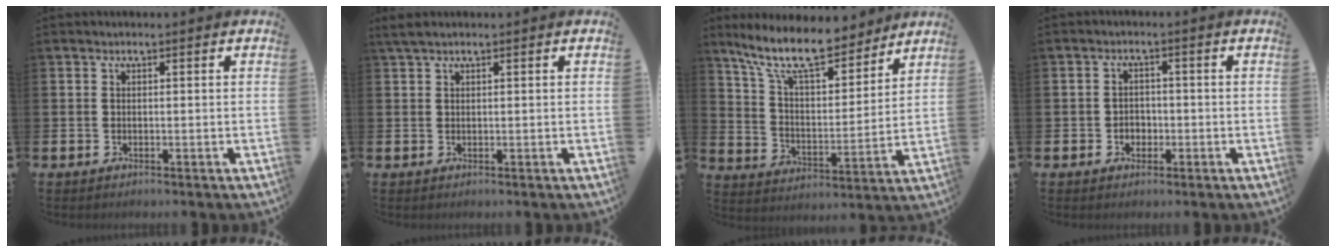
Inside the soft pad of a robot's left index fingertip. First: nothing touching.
{"total": 1.7, "force": [1.3, 0.3, 1.0], "torque": [-0.027, 0.006, 0.024]}
{"total": 12.2, "force": [10.3, 3.2, 5.8], "torque": [-0.137, -0.058, 0.179]}
{"total": 2.2, "force": [-0.7, 1.9, 0.7], "torque": [-0.005, 0.001, -0.021]}